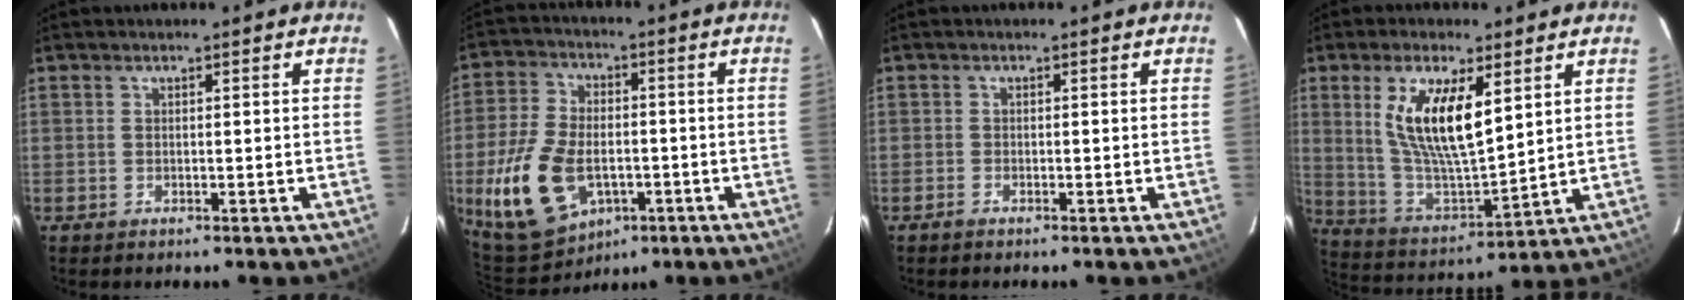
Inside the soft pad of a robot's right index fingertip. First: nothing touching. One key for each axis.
{"total": 17.0, "fx": -5.0, "fy": 10.6, "fz": 12.3, "tx": -0.279, "ty": -0.008, "tz": -0.076}
{"total": 0.9, "fx": -0.8, "fy": 0.3, "fz": 0.3, "tx": -0.012, "ty": 0.000, "tz": -0.020}
{"total": 15.0, "fx": 5.3, "fy": 5.3, "fz": 13.0, "tx": -0.252, "ty": -0.002, "tz": 0.112}